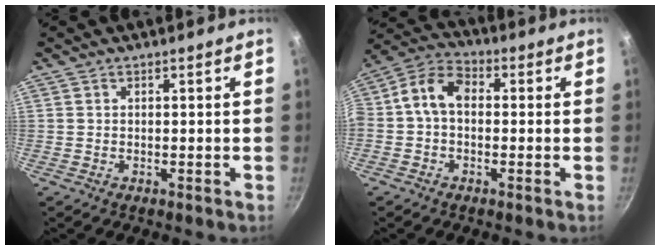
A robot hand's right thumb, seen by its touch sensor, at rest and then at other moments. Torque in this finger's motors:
{"motor_torque": [1.38, 1.51, 0.90, -0.74, 0.53]}